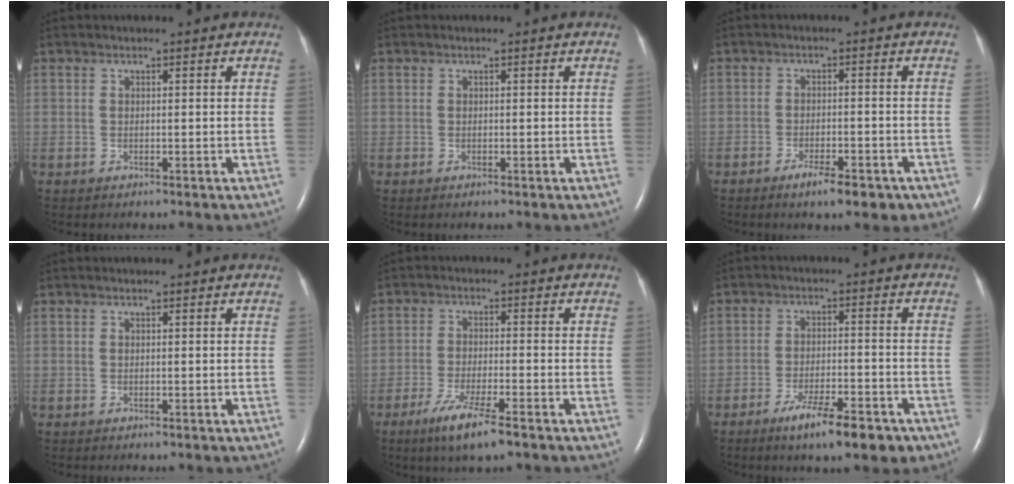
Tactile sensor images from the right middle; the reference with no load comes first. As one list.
[{"total": 0.0}, {"total": 5.3, "force": [-3.5, 1.5, 3.7], "torque": [-0.056, -0.002, -0.046]}, {"total": 0.0}, {"total": 7.0, "force": [-4.5, 0.5, 5.3], "torque": [-0.108, -0.017, -0.079]}, {"total": 8.9, "force": [-5.9, 1.7, 6.4], "torque": [-0.102, -0.009, -0.089]}]